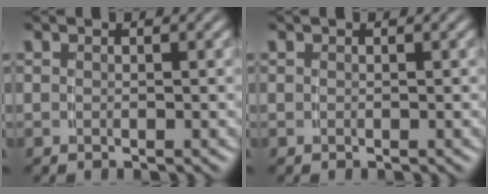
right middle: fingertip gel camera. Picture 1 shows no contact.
{"total": 0.0}